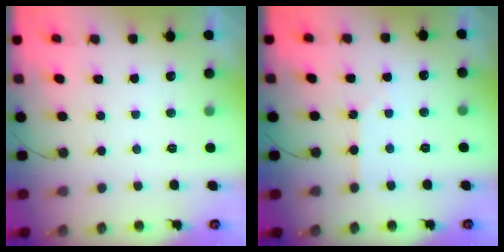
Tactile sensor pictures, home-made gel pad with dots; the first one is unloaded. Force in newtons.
{"total": 2.5, "press": 2.4, "slide": 0.4}